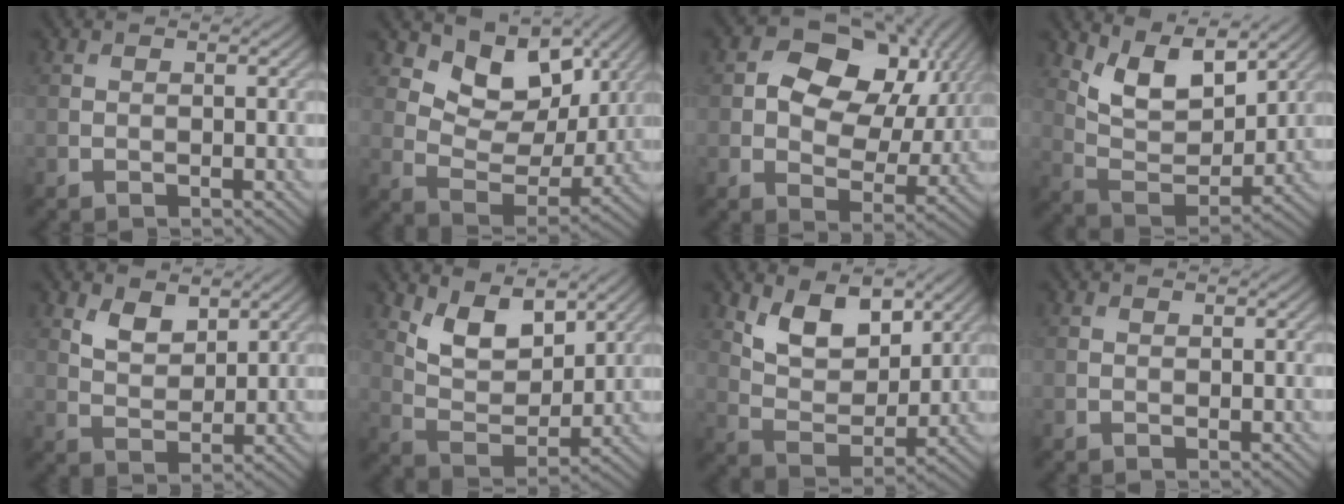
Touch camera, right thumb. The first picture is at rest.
{"total": 9.6, "force": [5.7, 5.8, 5.2], "torque": [-0.097, -0.014, 0.097]}
{"total": 13.0, "force": [4.2, 8.9, 8.4], "torque": [-0.133, 0.003, 0.061]}
{"total": 9.2, "force": [5.8, 4.0, 5.9], "torque": [-0.127, -0.010, 0.111]}
{"total": 4.0, "force": [2.6, 2.1, 2.2], "torque": [-0.050, -0.009, 0.053]}
{"total": 7.6, "force": [4.7, 3.7, 4.7], "torque": [-0.097, -0.016, 0.086]}
{"total": 8.3, "force": [4.7, 4.3, 5.3], "torque": [-0.106, -0.014, 0.082]}
{"total": 0.0}